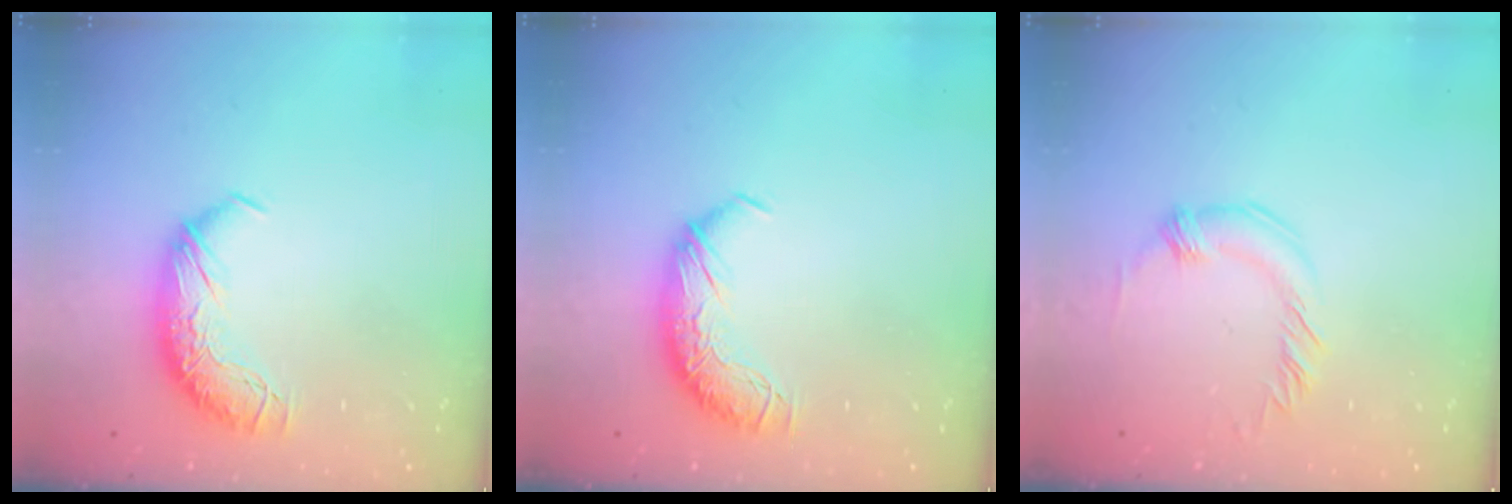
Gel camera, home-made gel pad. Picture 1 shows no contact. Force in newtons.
{"total": 0.0}
{"total": 2.0, "press": 2.0, "slide": 0.4}